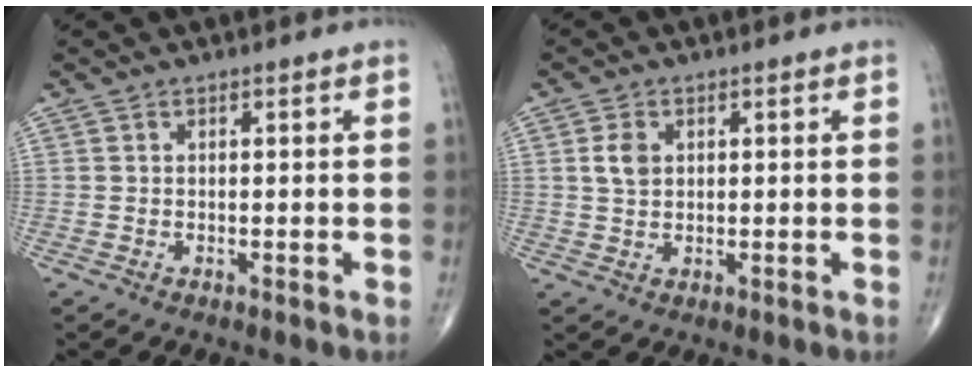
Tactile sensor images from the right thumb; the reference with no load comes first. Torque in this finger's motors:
{"motor_torque": [-0.20, 0.23, 0.23, -0.05, 0.04]}